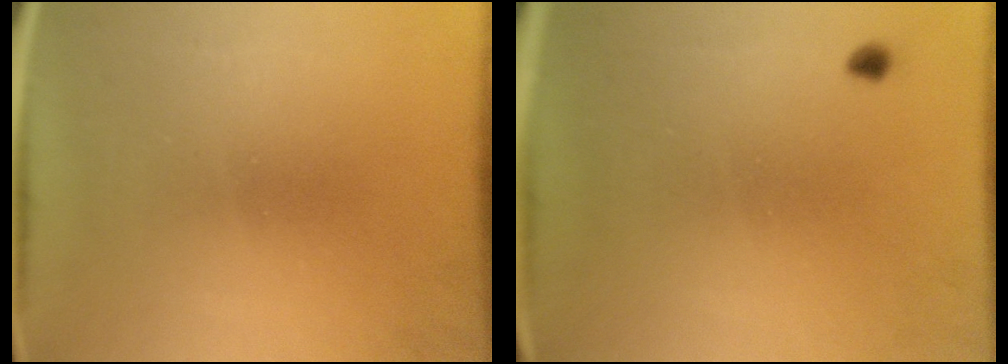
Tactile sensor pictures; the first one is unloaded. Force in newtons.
{"total": 0.8}